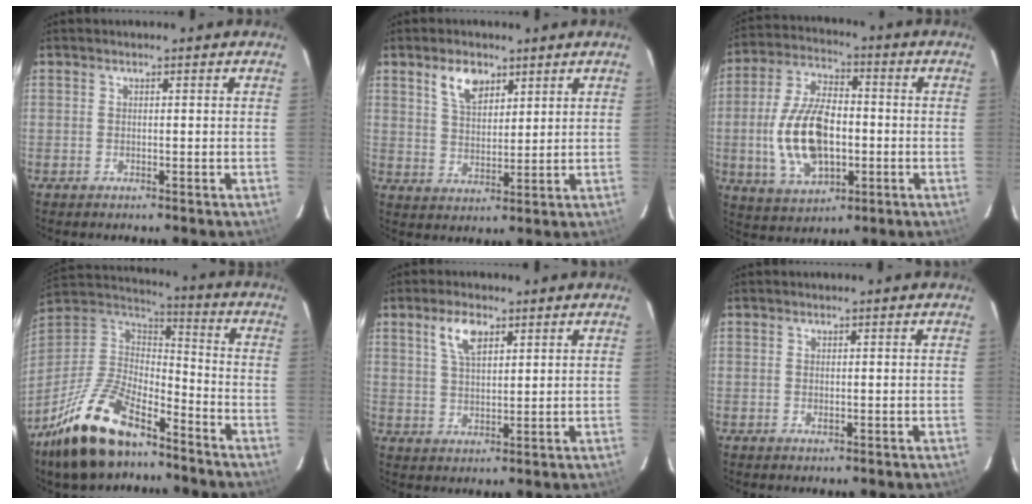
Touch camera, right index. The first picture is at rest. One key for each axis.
{"total": 6.6, "fx": 3.9, "fy": 3.6, "fz": 3.9, "tx": -0.069, "ty": 0.006, "tz": 0.075}
{"total": 16.1, "fx": -2.3, "fy": 8.8, "fz": 13.3, "tx": -0.274, "ty": 0.004, "tz": -0.031}
{"total": 21.3, "fx": -14.9, "fy": 8.7, "fz": 12.5, "tx": -0.269, "ty": -0.012, "tz": -0.268}
{"total": 5.9, "fx": 3.1, "fy": 2.7, "fz": 4.2, "tx": -0.079, "ty": 0.010, "tz": 0.061}
{"total": 0.7, "fx": 0.0, "fy": 0.4, "fz": 0.6, "tx": -0.012, "ty": 0.000, "tz": 0.001}